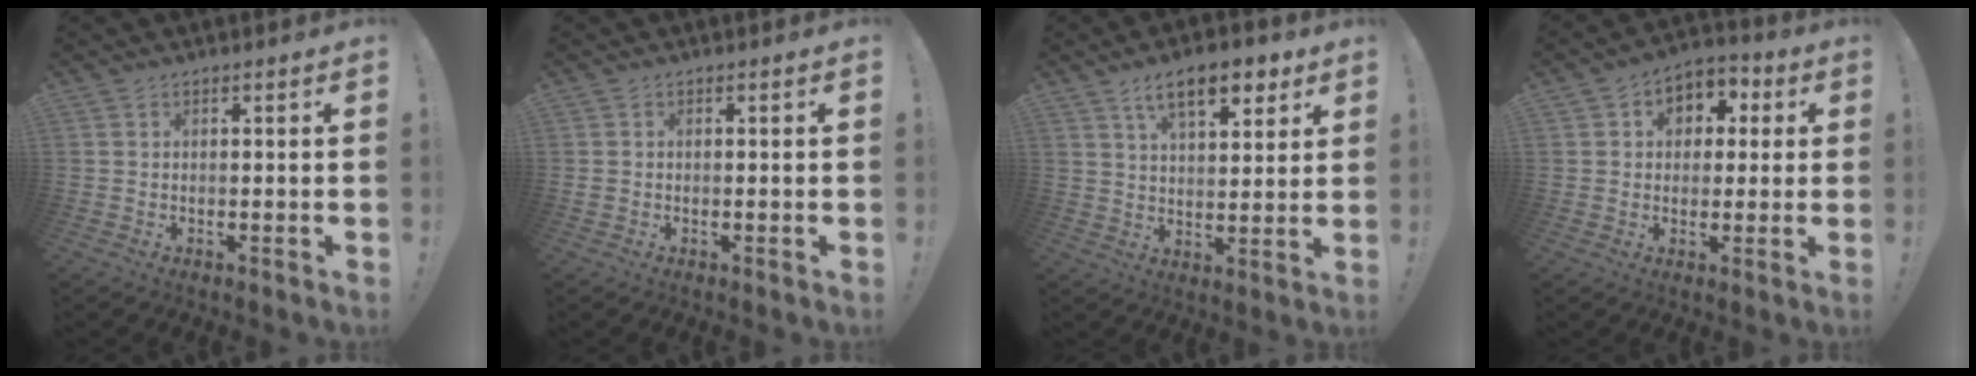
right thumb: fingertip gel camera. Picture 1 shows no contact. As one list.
[{"total": 0.9, "force": [-0.2, 0.8, 0.3], "torque": [-0.008, 0.004, -0.003]}, {"total": 12.3, "force": [7.0, 5.1, 8.6], "torque": [-0.128, -0.025, 0.121]}, {"total": 6.9, "force": [0.6, 6.2, 2.9], "torque": [-0.038, 0.006, 0.017]}]